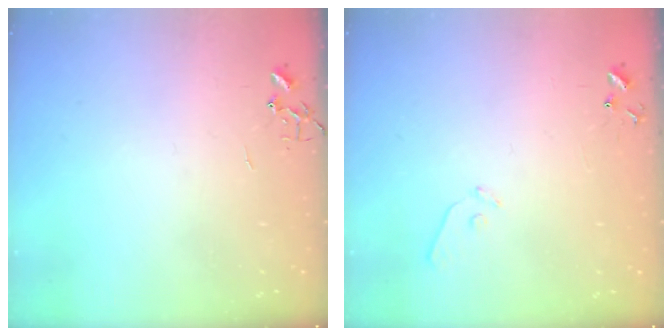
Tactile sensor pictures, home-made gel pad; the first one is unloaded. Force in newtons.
{"total": 6.2, "press": 6.2, "slide": 0.5}